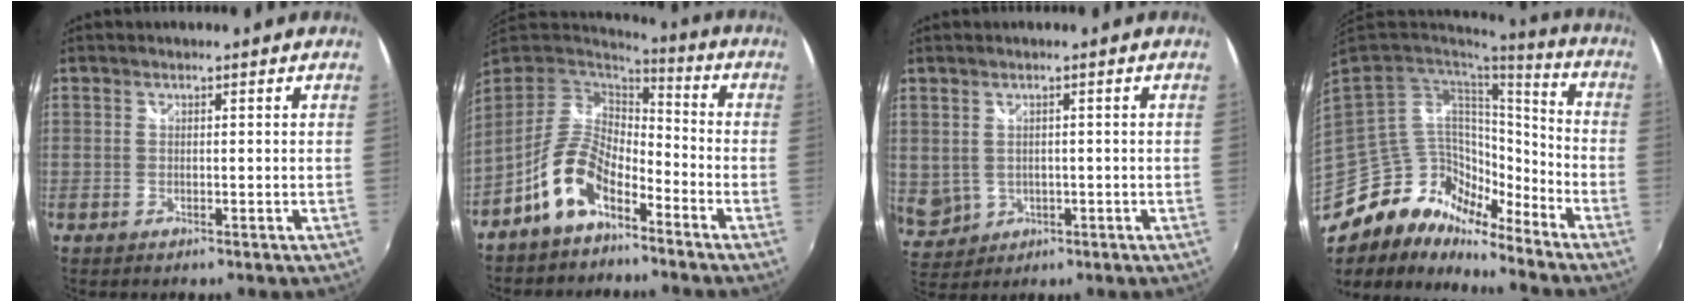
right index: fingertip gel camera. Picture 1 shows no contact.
{"total": 11.1, "force": [-6.7, 5.4, 7.0], "torque": [-0.144, 0.014, -0.129]}
{"total": 7.9, "force": [0.5, 6.9, 3.8], "torque": [-0.097, -0.002, 0.033]}
{"total": 17.8, "force": [-13.9, 9.2, 6.3], "torque": [-0.141, 0.003, -0.259]}